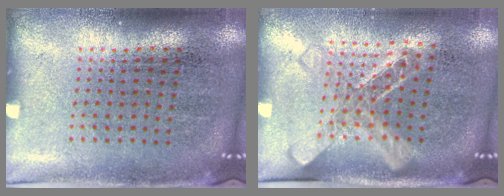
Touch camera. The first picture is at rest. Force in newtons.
{"total": 1.7, "press": 1.4, "slide": 1.0}